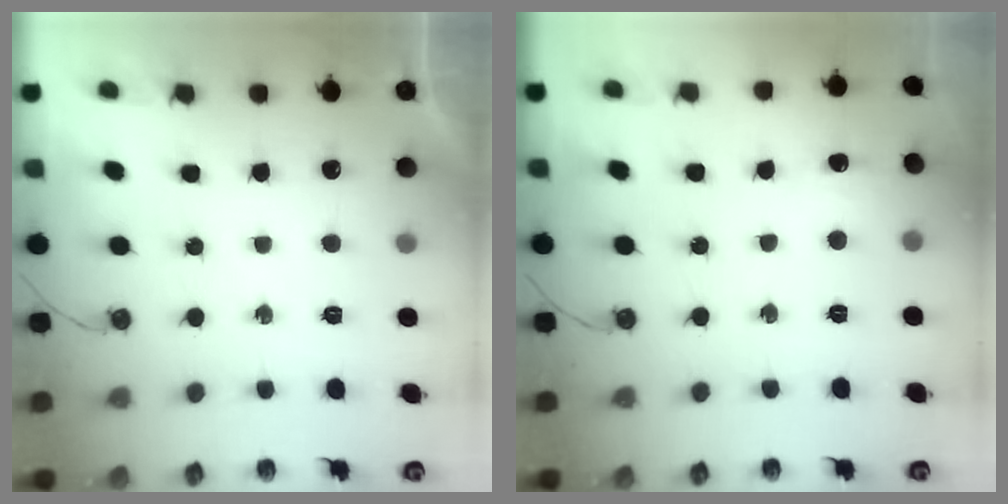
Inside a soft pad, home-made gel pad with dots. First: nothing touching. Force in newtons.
{"total": 5.7, "press": 5.6, "slide": 0.8}